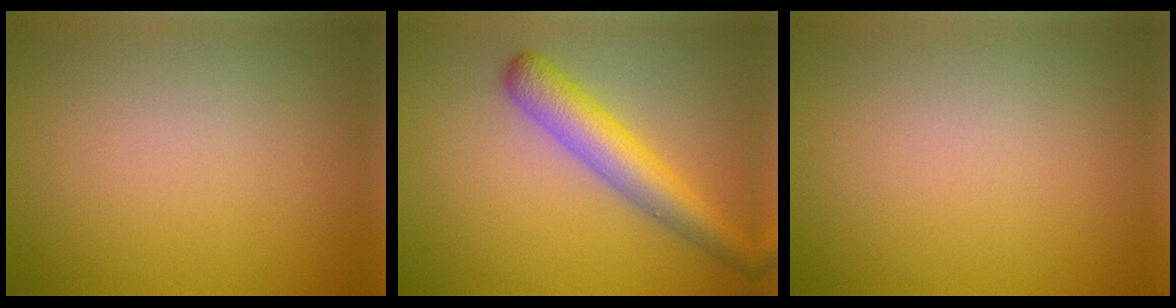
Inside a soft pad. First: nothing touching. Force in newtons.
{"total": 5.1, "press": 5.1, "slide": 0.2}
{"total": 0.0}